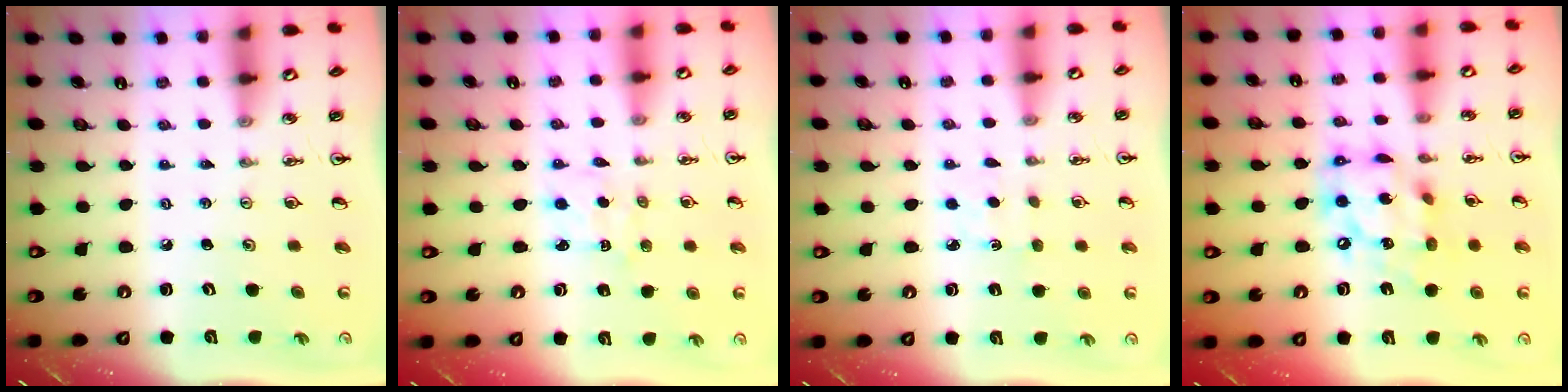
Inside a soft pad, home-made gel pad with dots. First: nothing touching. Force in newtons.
{"total": 2.4, "press": 2.4, "slide": 0.3}
{"total": 2.4, "press": 2.3, "slide": 0.3}
{"total": 14.6, "press": 14.5, "slide": 1.2}